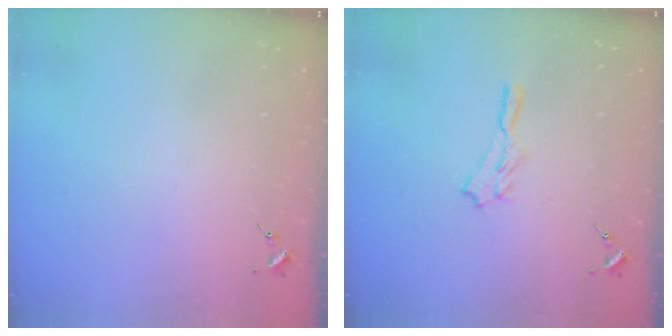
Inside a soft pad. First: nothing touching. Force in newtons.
{"total": 5.5, "press": 5.5, "slide": 0.4}